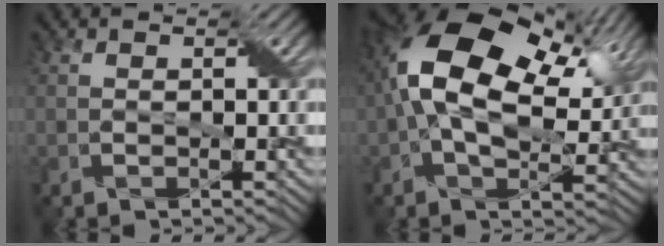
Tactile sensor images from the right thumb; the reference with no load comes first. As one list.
[{"total": 16.3, "force": [5.1, 8.9, 12.7], "torque": [-0.237, 0.025, 0.074]}]